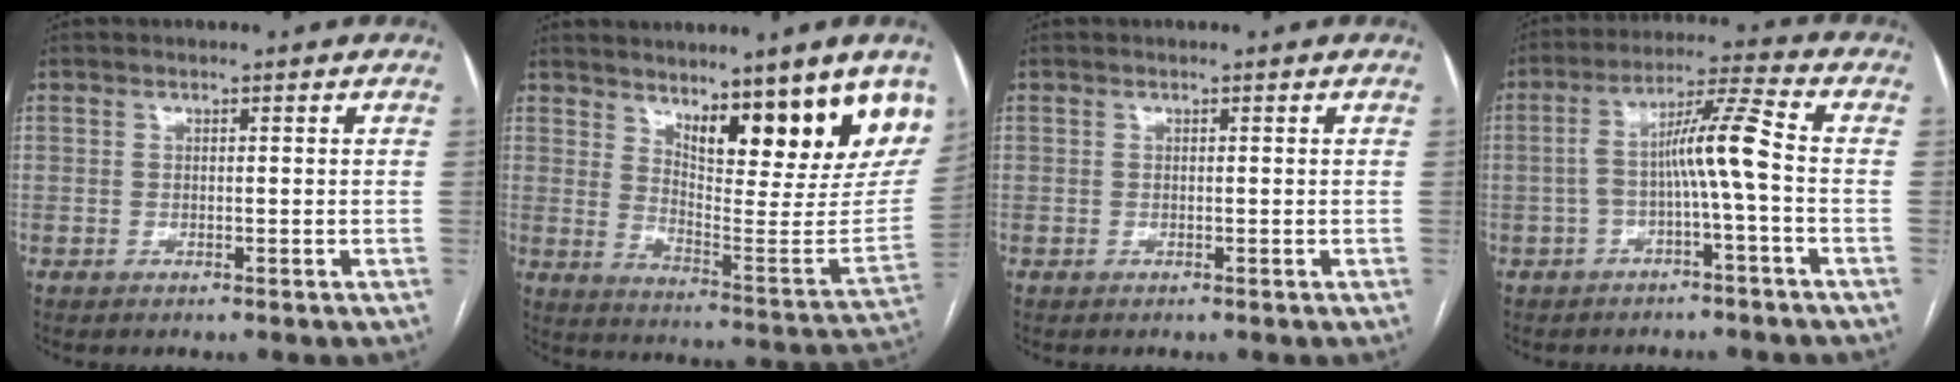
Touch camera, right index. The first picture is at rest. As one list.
[{"total": 20.8, "force": [13.7, 3.4, 15.3], "torque": [-0.215, -0.034, 0.200]}, {"total": 0.0}, {"total": 8.0, "force": [-1.5, -0.3, 7.9], "torque": [-0.141, 0.031, -0.025]}]